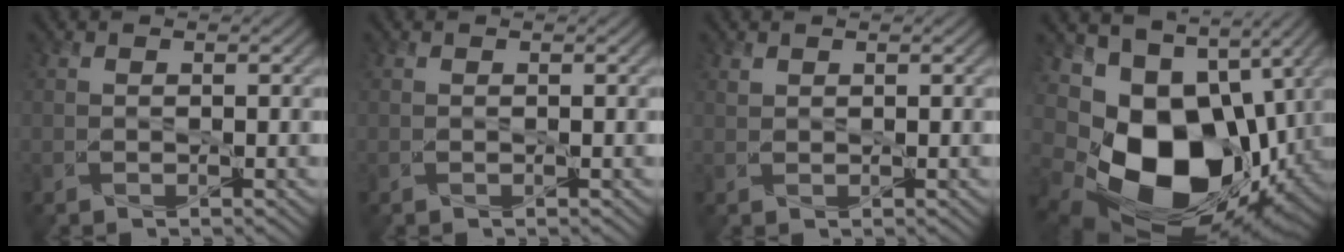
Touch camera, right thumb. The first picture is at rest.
{"total": 0.0}
{"total": 0.5, "force": [0.5, 0.3, 0.1], "torque": [-0.006, -0.001, 0.012]}
{"total": 18.4, "force": [-1.4, 13.7, 12.3], "torque": [-0.232, -0.056, 0.009]}